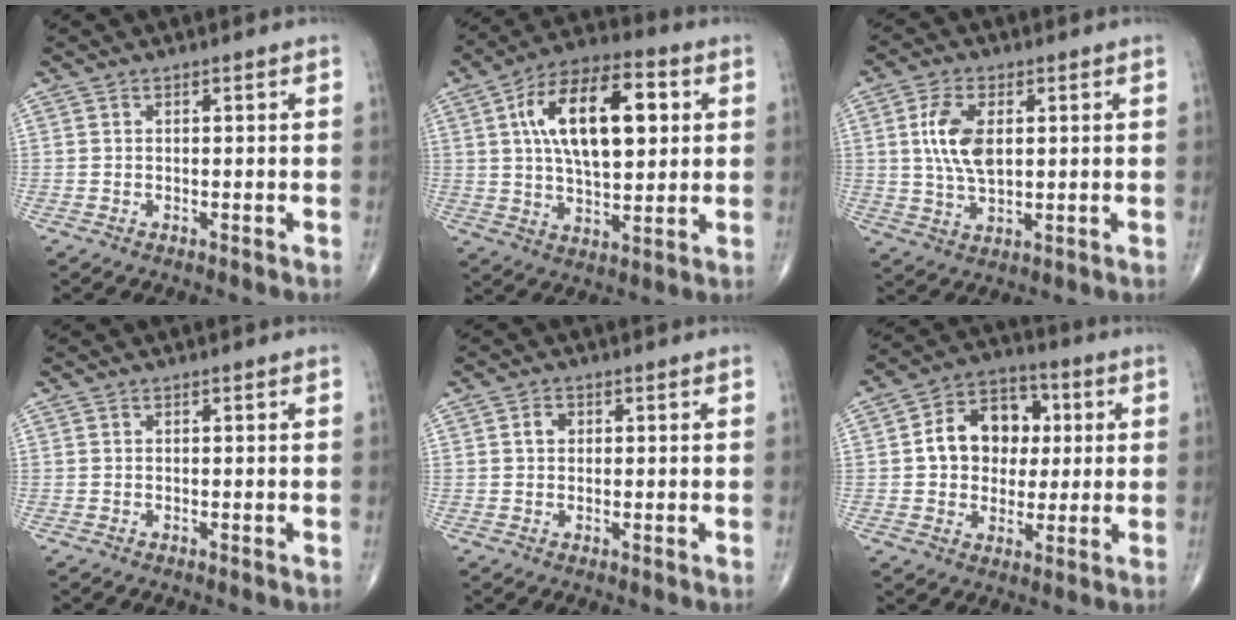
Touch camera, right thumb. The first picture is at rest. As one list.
[{"total": 19.0, "force": [4.4, 9.2, 16.1], "torque": [-0.248, 0.009, 0.070]}, {"total": 8.8, "force": [1.7, 4.6, 7.2], "torque": [-0.143, -0.005, 0.036]}, {"total": 0.0}, {"total": 2.0, "force": [0.5, 1.6, 1.2], "torque": [-0.016, 0.004, 0.008]}, {"total": 13.3, "force": [1.6, 10.5, 8.1], "torque": [-0.083, 0.017, 0.022]}]